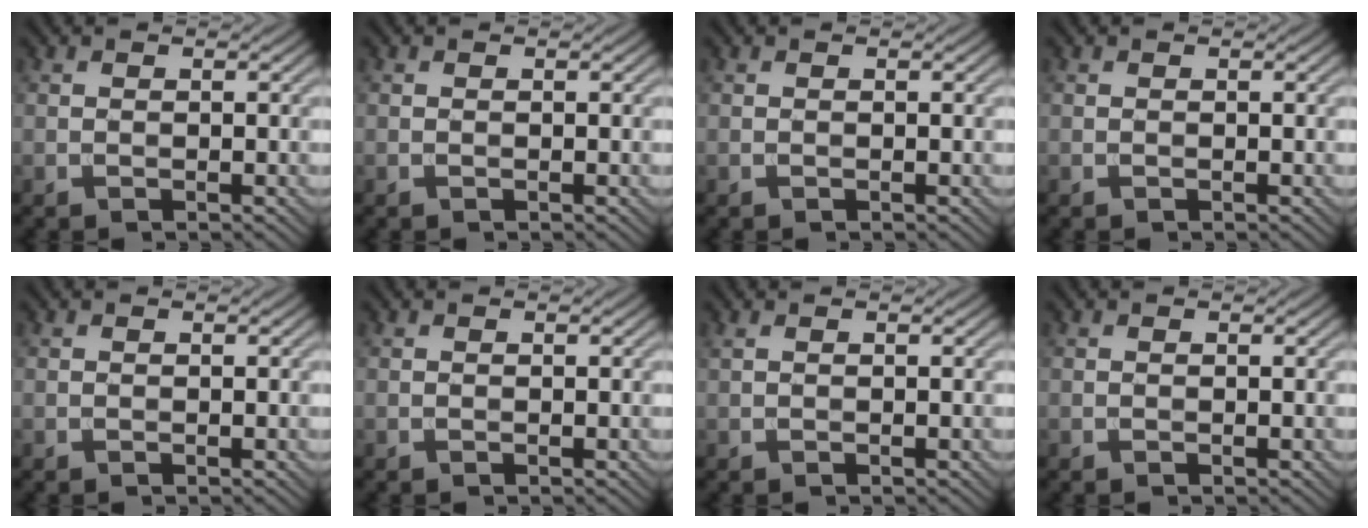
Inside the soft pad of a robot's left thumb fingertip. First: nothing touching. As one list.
[{"total": 0.0}, {"total": 0.0}, {"total": 0.0}, {"total": 0.0}, {"total": 0.0}, {"total": 0.6, "force": [0.3, 0.1, 0.5], "torque": [-0.015, 0.006, 0.005]}, {"total": 0.0}]